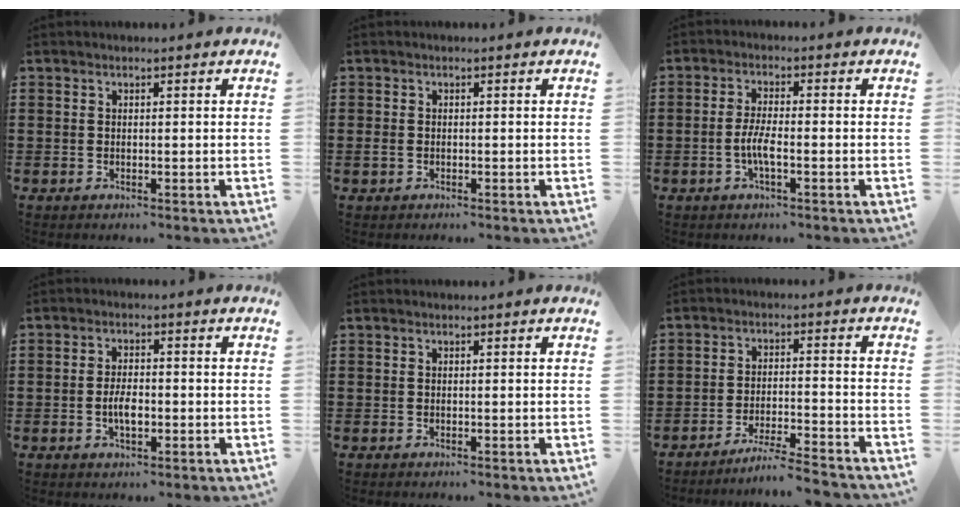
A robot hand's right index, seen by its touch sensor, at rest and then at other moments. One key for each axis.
{"total": 1.0, "fx": -0.2, "fy": 0.8, "fz": 0.6, "tx": -0.019, "ty": 0.002, "tz": -0.007}
{"total": 4.0, "fx": -1.4, "fy": 0.6, "fz": 3.7, "tx": -0.087, "ty": -0.009, "tz": -0.030}
{"total": 3.8, "fx": -0.9, "fy": 1.5, "fz": 3.4, "tx": -0.071, "ty": -0.004, "tz": -0.016}
{"total": 0.0}
{"total": 5.1, "fx": -4.7, "fy": -0.7, "fz": 1.7, "tx": -0.037, "ty": -0.015, "tz": -0.094}